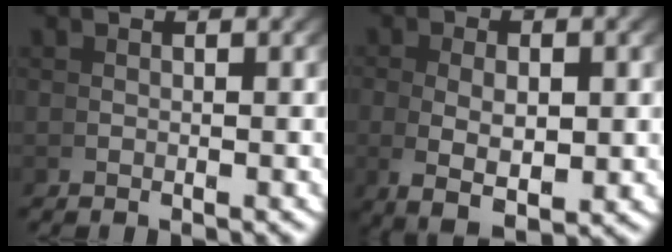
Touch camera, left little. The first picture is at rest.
{"total": 6.0, "force": [-1.2, 3.3, 4.8], "torque": [-0.094, -0.022, -0.006]}